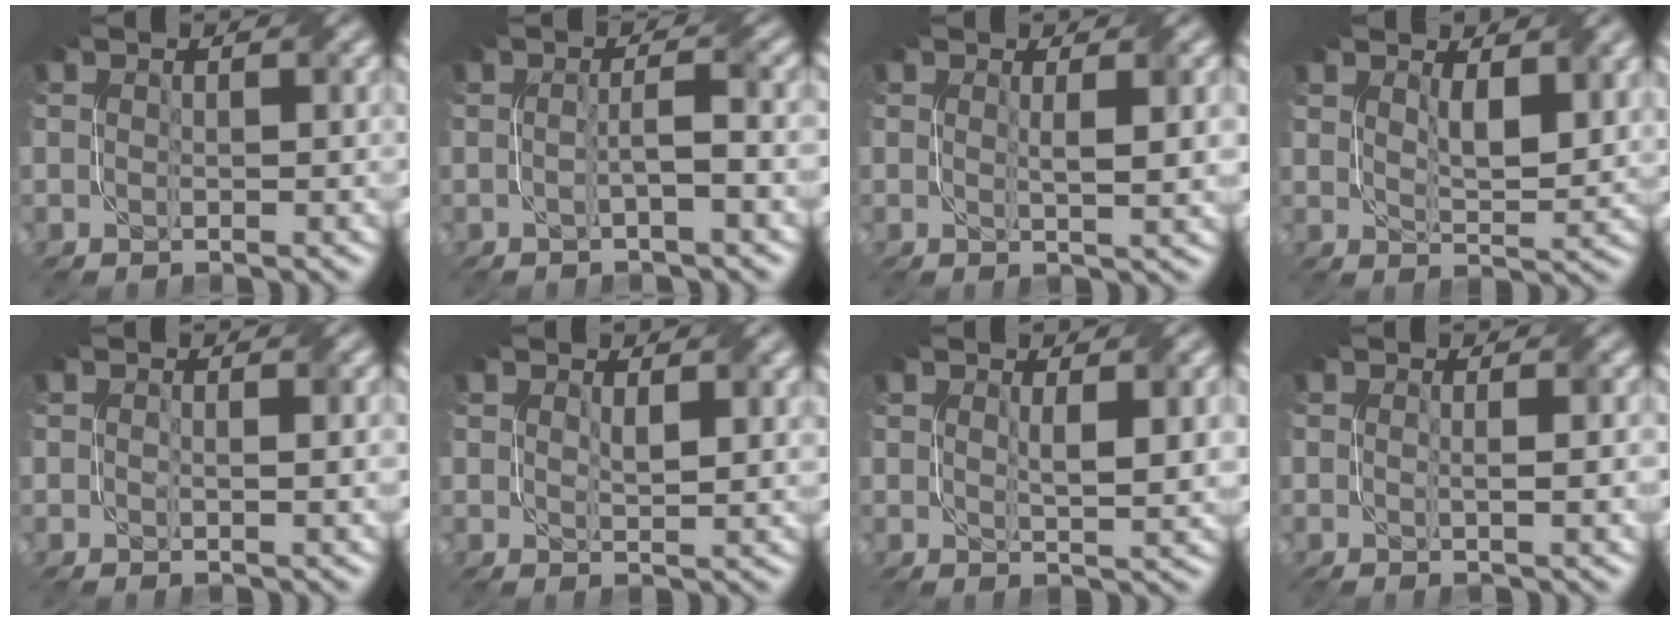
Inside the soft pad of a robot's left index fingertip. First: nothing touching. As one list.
[{"total": 2.5, "force": [-0.4, 0.3, 2.4], "torque": [-0.039, 0.006, -0.015]}, {"total": 2.9, "force": [0.6, 0.5, 2.8], "torque": [-0.038, 0.001, 0.008]}, {"total": 3.5, "force": [1.7, 1.2, 2.8], "torque": [-0.058, -0.006, 0.036]}, {"total": 1.3, "force": [0.3, 0.4, 1.2], "torque": [-0.021, -0.002, 0.007]}, {"total": 1.9, "force": [1.1, 0.6, 1.4], "torque": [-0.028, -0.003, 0.023]}, {"total": 3.0, "force": [1.0, 0.5, 2.8], "torque": [-0.050, -0.002, 0.020]}, {"total": 2.2, "force": [0.2, 0.4, 2.2], "torque": [-0.029, 0.000, -0.001]}]